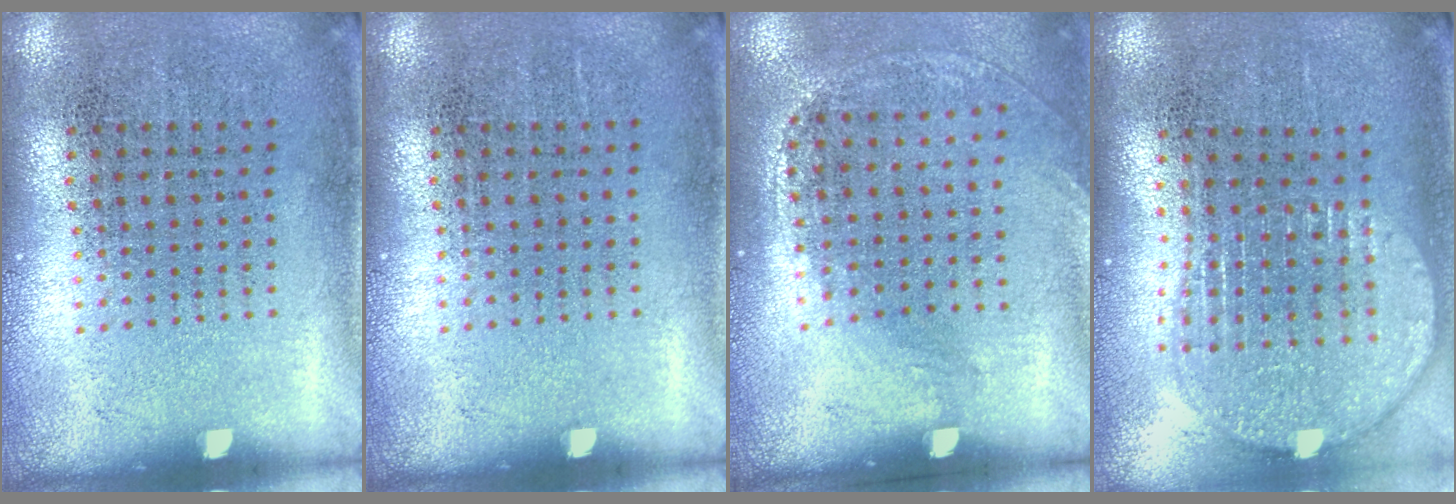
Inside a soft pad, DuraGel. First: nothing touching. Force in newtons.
{"total": 0.0}
{"total": 1.3, "press": 0.9, "slide": 0.9}
{"total": 1.9, "press": 1.6, "slide": 1.0}